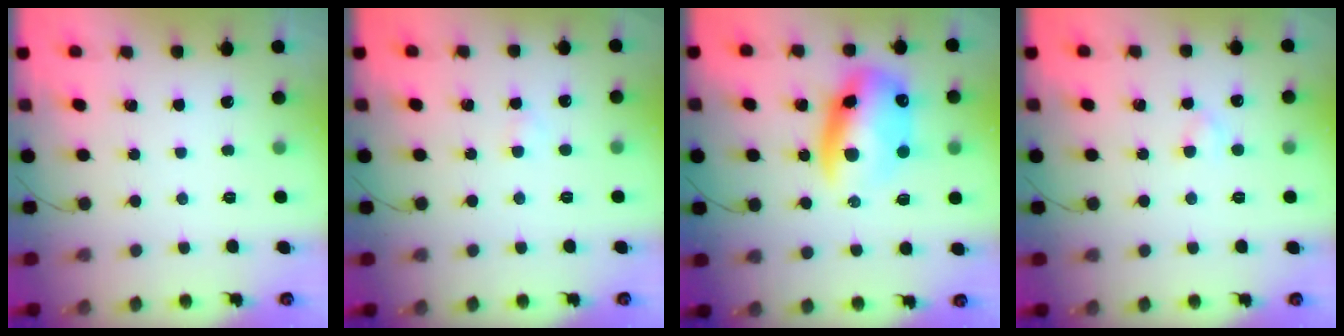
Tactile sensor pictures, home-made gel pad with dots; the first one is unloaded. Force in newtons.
{"total": 1.3, "press": 1.1, "slide": 0.7}
{"total": 13.9, "press": 13.5, "slide": 3.3}
{"total": 2.6, "press": 2.4, "slide": 1.0}